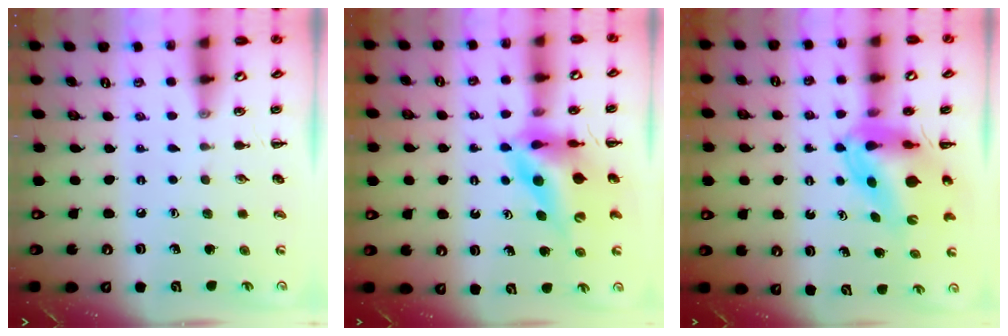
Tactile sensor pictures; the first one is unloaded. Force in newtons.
{"total": 12.0, "press": 11.4, "slide": 3.9}
{"total": 10.2, "press": 9.8, "slide": 2.8}